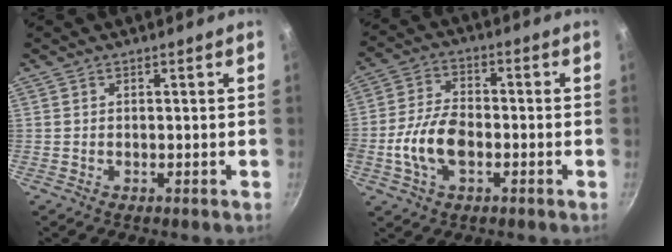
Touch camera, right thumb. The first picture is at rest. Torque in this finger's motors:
{"motor_torque": [2.60, 2.41, 1.69, -1.08, 0.78]}